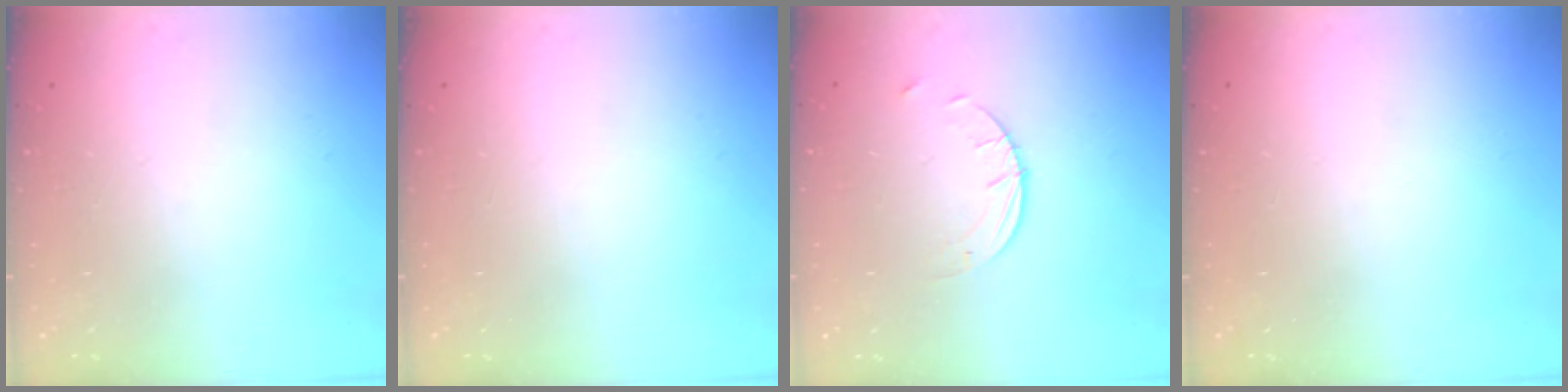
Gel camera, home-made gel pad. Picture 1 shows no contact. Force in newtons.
{"total": 0.0}
{"total": 2.6, "press": 2.6, "slide": 0.2}
{"total": 0.0}